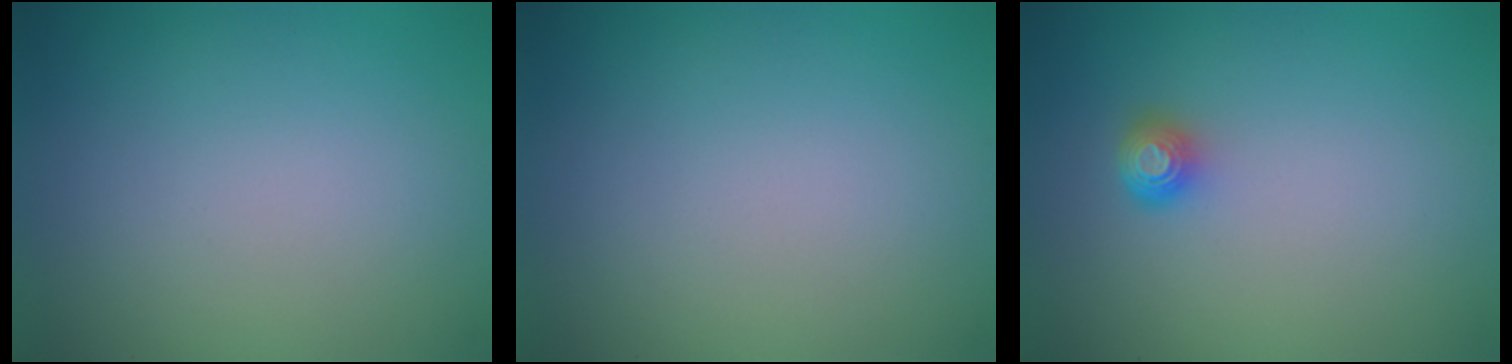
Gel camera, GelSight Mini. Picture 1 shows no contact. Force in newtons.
{"total": 0.0}
{"total": 1.7, "press": 1.3, "slide": 1.2}